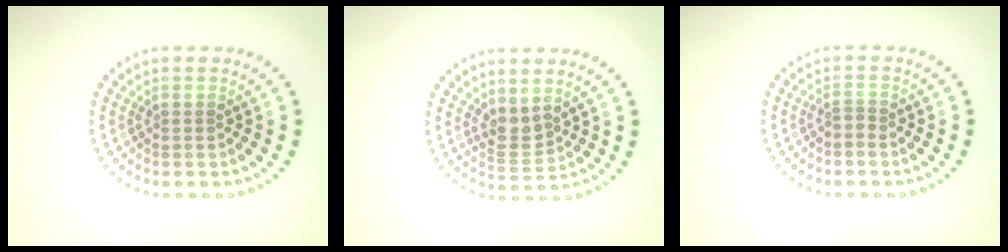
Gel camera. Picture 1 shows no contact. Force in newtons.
{"total": 2.0, "press": 1.7, "slide": 1.1}
{"total": 0.6, "press": 0.4, "slide": 0.5}